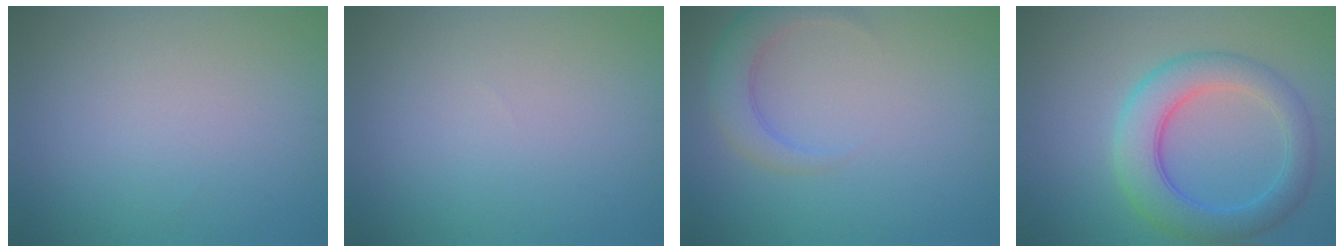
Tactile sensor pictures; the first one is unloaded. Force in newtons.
{"total": 0.0}
{"total": 3.3, "press": 3.2, "slide": 0.4}
{"total": 6.1, "press": 6.1, "slide": 0.1}